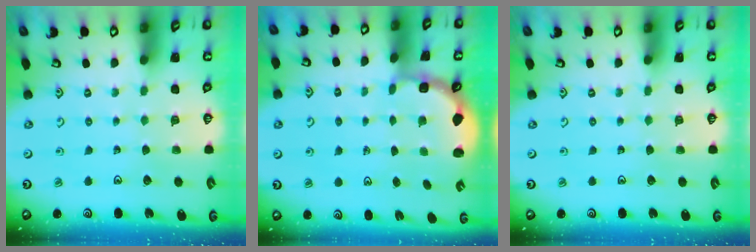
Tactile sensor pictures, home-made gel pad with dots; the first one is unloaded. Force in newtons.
{"total": 2.7, "press": 2.1, "slide": 1.7}
{"total": 0.0}